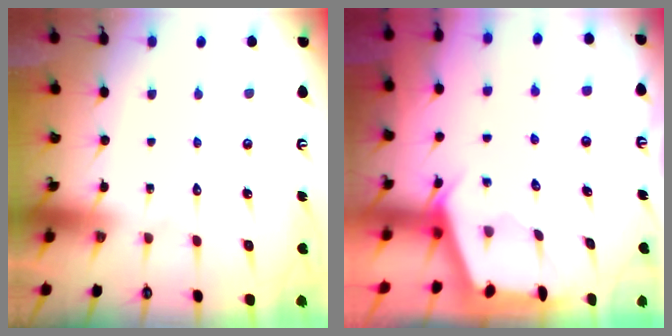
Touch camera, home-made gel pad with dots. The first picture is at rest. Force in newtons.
{"total": 2.1, "press": 2.1, "slide": 0.3}